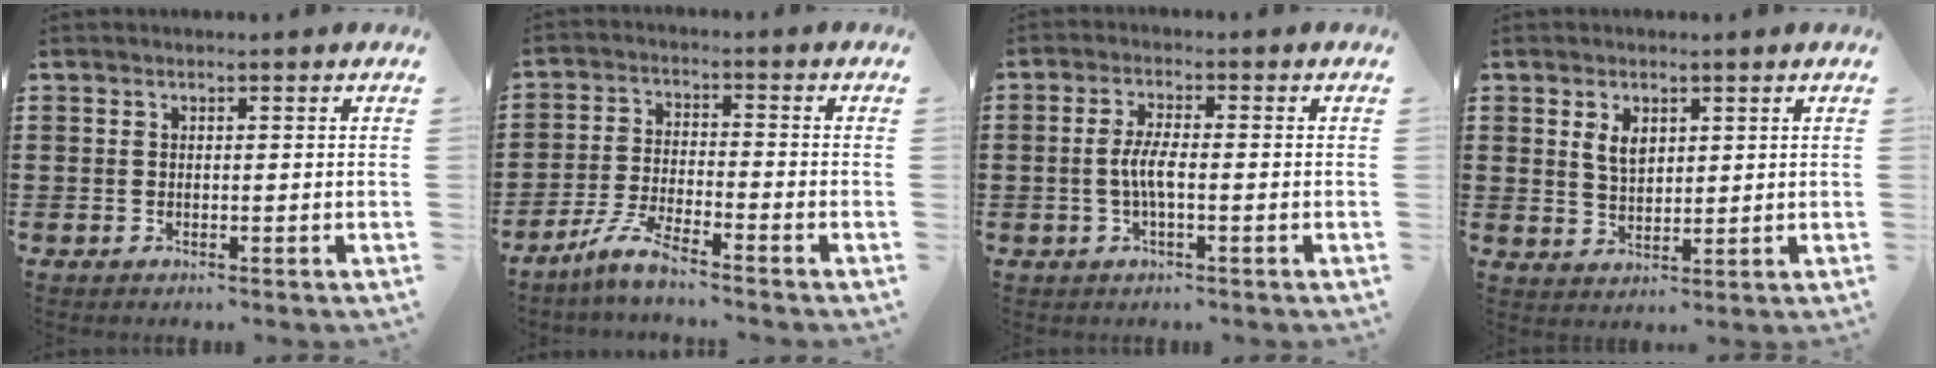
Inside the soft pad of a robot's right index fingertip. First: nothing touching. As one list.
[{"total": 5.7, "force": [-4.7, 0.2, 3.2], "torque": [-0.085, -0.010, -0.096]}, {"total": 3.9, "force": [-0.8, 0.8, 3.8], "torque": [-0.089, -0.007, -0.022]}, {"total": 3.5, "force": [1.7, 2.0, 2.3], "torque": [-0.050, 0.008, 0.030]}]